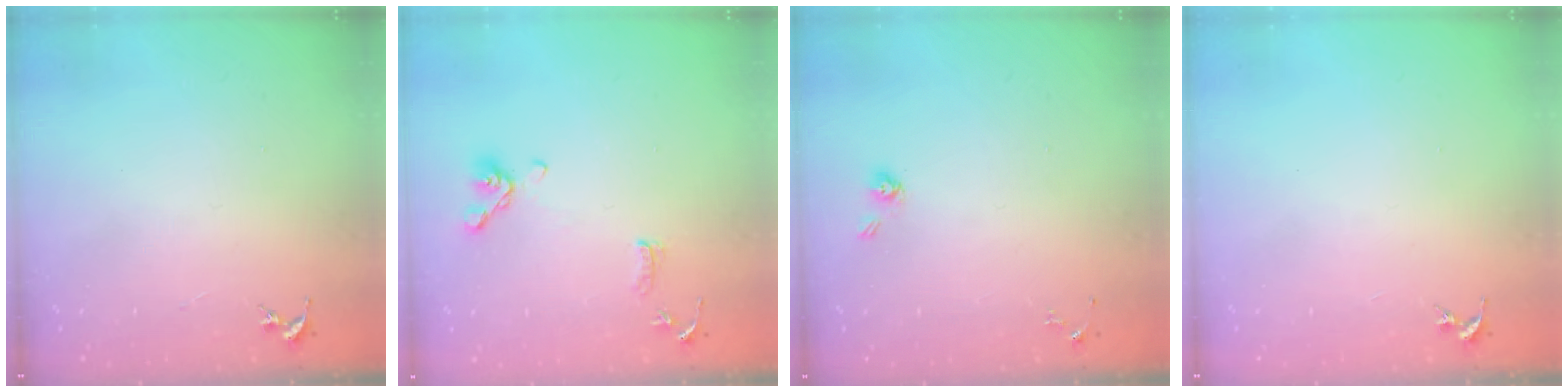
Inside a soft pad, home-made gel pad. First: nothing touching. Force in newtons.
{"total": 11.8, "press": 11.7, "slide": 1.9}
{"total": 4.0, "press": 3.6, "slide": 1.8}
{"total": 0.0}